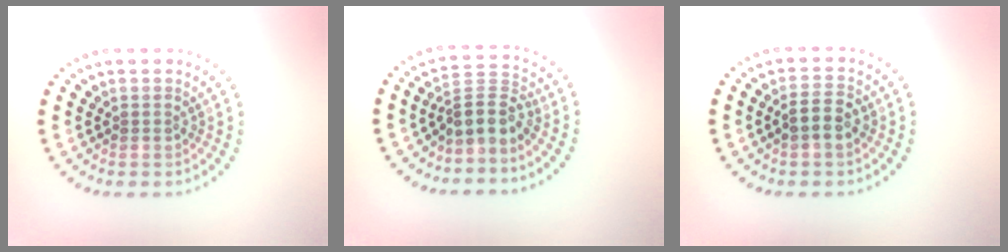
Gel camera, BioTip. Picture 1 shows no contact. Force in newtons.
{"total": 3.3, "press": 2.5, "slide": 2.2}
{"total": 2.5, "press": 2.5, "slide": 0.4}